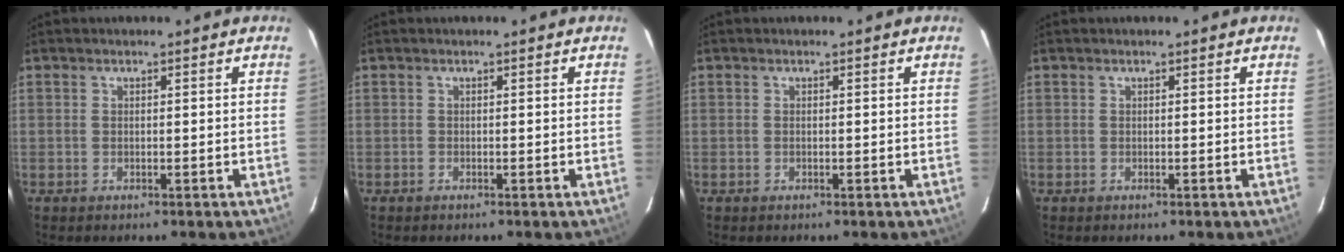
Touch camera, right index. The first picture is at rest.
{"total": 0.0}
{"total": 0.0}
{"total": 0.0}